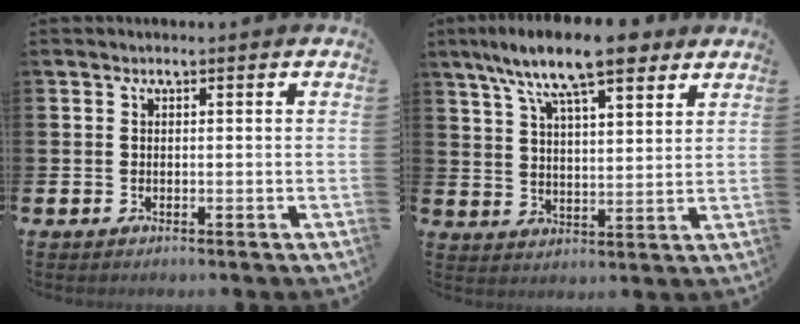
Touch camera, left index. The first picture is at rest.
{"total": 11.3, "force": [9.0, 2.6, 6.3], "torque": [-0.134, -0.025, 0.158]}